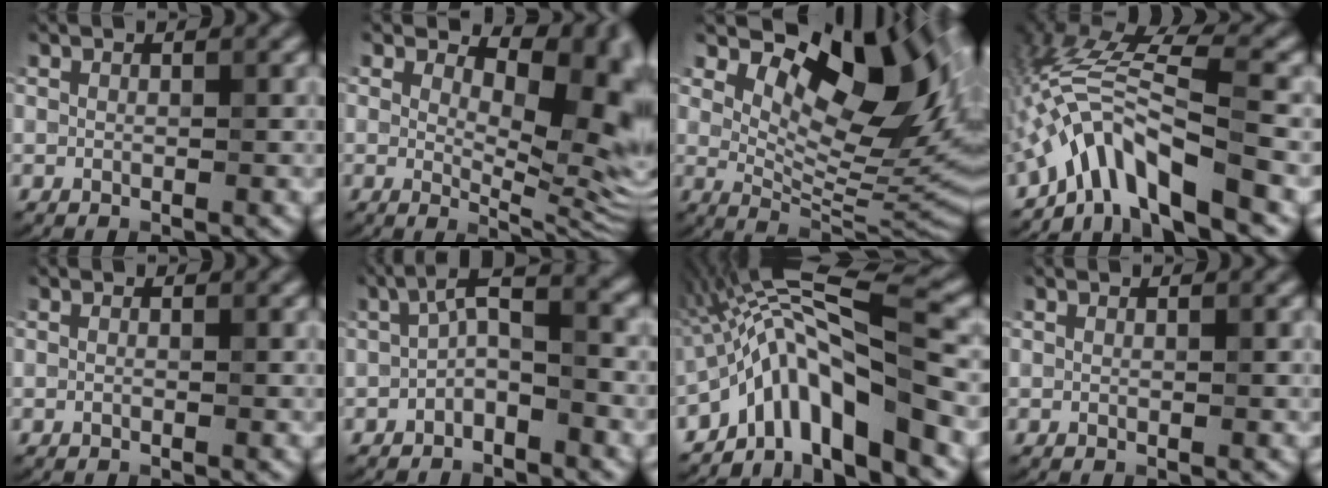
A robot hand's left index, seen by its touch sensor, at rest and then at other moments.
{"total": 11.5, "force": [3.3, 5.7, 9.4], "torque": [-0.101, -0.006, 0.057]}
{"total": 14.0, "force": [6.4, 6.7, 10.5], "torque": [-0.135, 0.006, 0.102]}
{"total": 9.0, "force": [-5.1, 2.4, 7.0], "torque": [-0.123, 0.018, -0.096]}
{"total": 0.0}
{"total": 3.8, "force": [-1.5, 1.2, 3.3], "torque": [-0.061, 0.018, -0.035]}
{"total": 11.2, "force": [-4.5, 2.4, 10.0], "torque": [-0.156, 0.022, -0.077]}
{"total": 0.0}